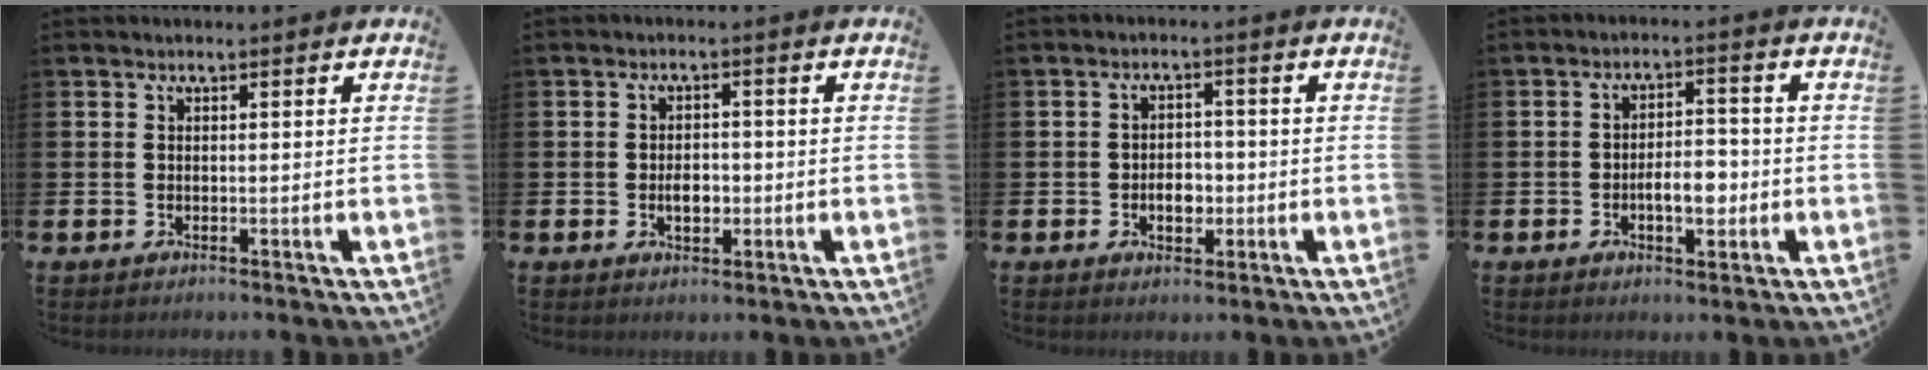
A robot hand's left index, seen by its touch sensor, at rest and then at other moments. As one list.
[{"total": 2.8, "force": [-0.7, 1.8, 2.1], "torque": [-0.023, -0.005, -0.018]}, {"total": 3.1, "force": [-0.9, 2.2, 2.1], "torque": [-0.025, -0.004, -0.023]}, {"total": 4.7, "force": [-1.4, 2.4, 3.8], "torque": [-0.060, 0.005, -0.031]}]